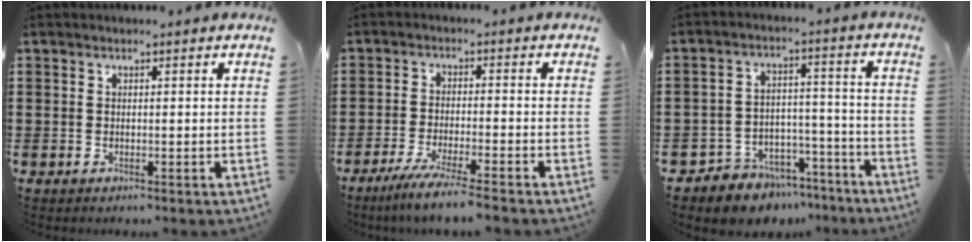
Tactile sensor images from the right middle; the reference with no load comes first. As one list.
[{"total": 4.8, "force": [-4.0, -0.5, 2.5], "torque": [-0.054, -0.018, -0.075]}, {"total": 6.0, "force": [-5.4, 2.7, 0.1], "torque": [-0.002, 0.032, -0.105]}]